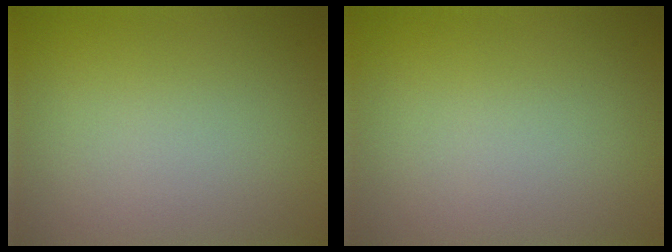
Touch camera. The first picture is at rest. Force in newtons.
{"total": 0.0}